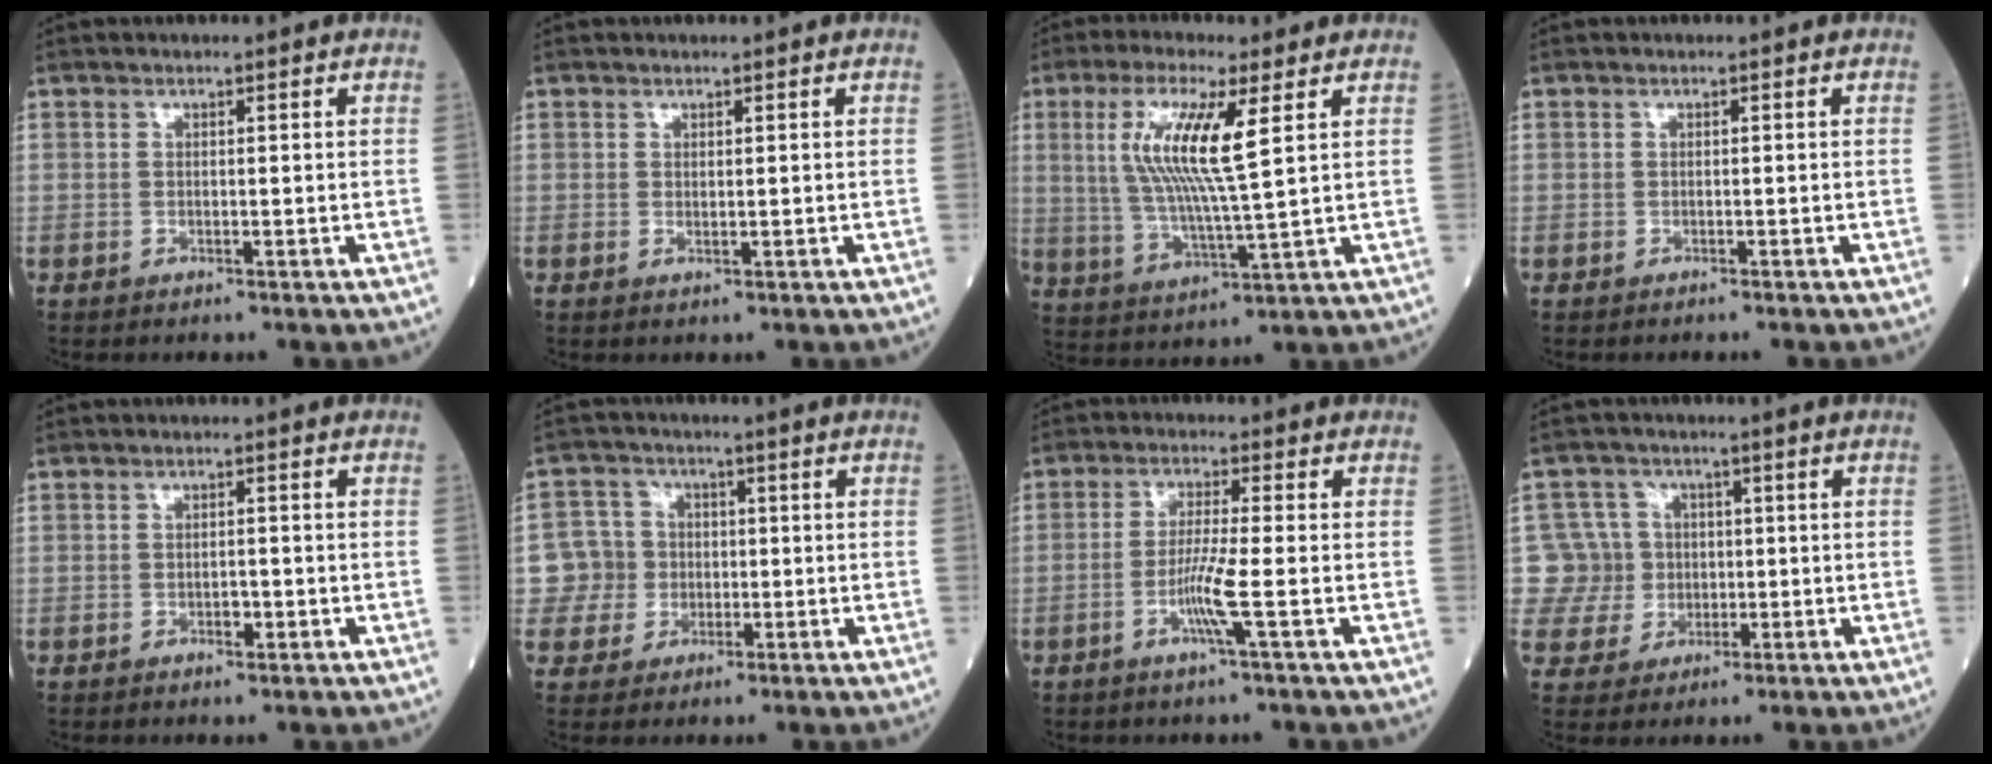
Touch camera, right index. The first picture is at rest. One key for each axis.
{"total": 0.5, "fx": 0.2, "fy": 0.1, "fz": 0.4, "tx": -0.012, "ty": -0.003, "tz": 0.008}
{"total": 11.1, "fx": 3.4, "fy": 0.3, "fz": 10.5, "tx": -0.225, "ty": -0.001, "tz": 0.064}
{"total": 0.0}
{"total": 1.4, "fx": -0.6, "fy": 0.7, "fz": 1.1, "tx": -0.017, "ty": 0.002, "tz": -0.005}
{"total": 6.1, "fx": -0.5, "fy": 6.1, "fz": 0.5, "tx": -0.010, "ty": 0.019, "tz": -0.005}
{"total": 5.0, "fx": -1.6, "fy": -1.0, "fz": 4.6, "tx": -0.094, "ty": -0.010, "tz": -0.035}
{"total": 6.9, "fx": 0.3, "fy": 6.9, "fz": 0.2, "tx": -0.003, "ty": 0.017, "tz": 0.015}